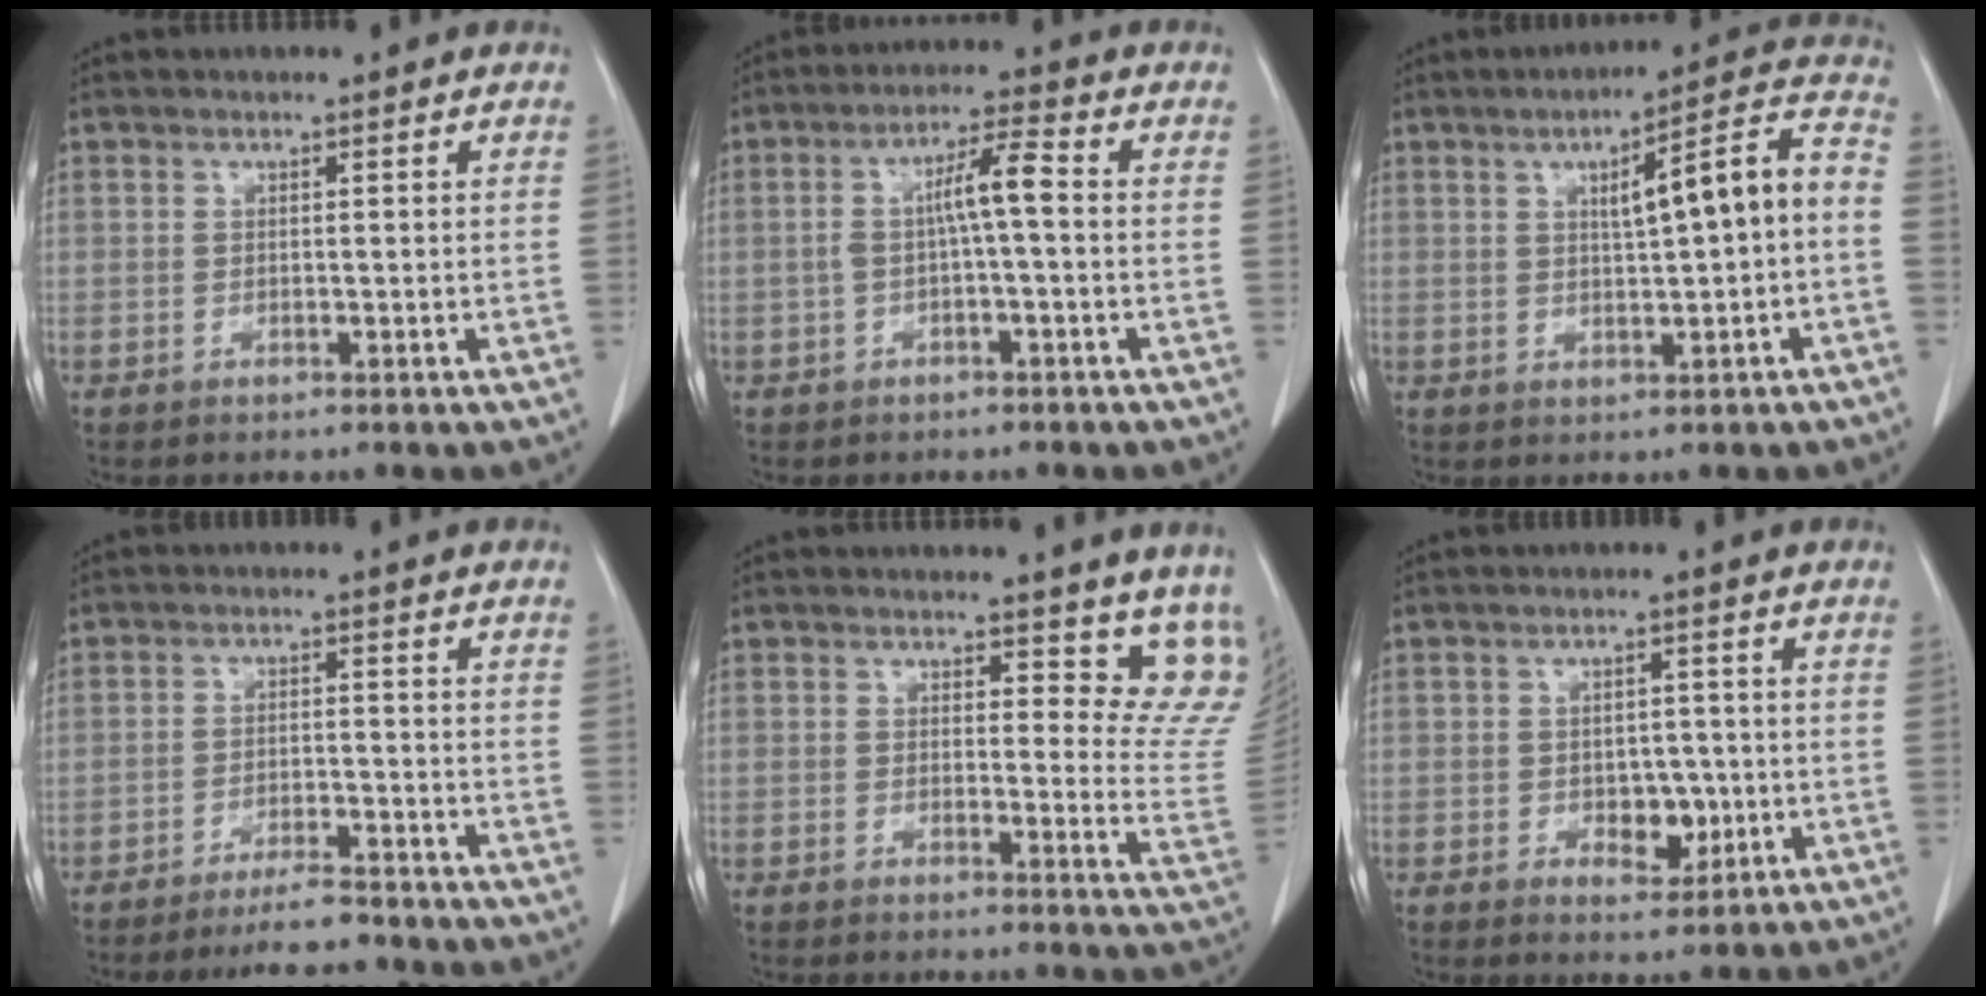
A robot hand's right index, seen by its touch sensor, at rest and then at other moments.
{"total": 5.6, "force": [-0.1, 0.6, 5.6], "torque": [-0.098, 0.021, -0.001]}
{"total": 10.3, "force": [0.3, 1.1, 10.2], "torque": [-0.140, 0.030, 0.005]}
{"total": 6.4, "force": [-5.9, 0.7, 2.3], "torque": [-0.035, -0.012, -0.098]}
{"total": 10.0, "force": [8.9, 3.6, 3.0], "torque": [0.006, -0.043, 0.069]}
{"total": 4.7, "force": [-1.0, 3.0, 3.5], "torque": [-0.040, 0.003, -0.006]}